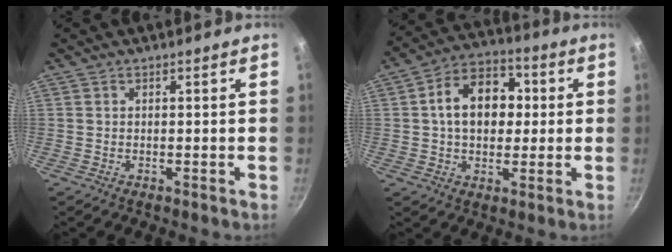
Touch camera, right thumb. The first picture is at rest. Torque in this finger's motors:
{"motor_torque": [0.51, 2.47, 1.17, 0.19, 0.32]}